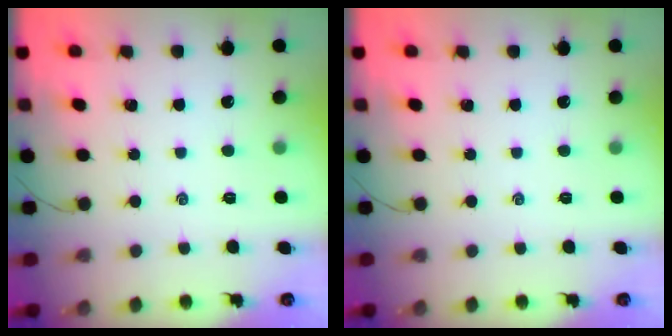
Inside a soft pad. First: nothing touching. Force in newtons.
{"total": 0.0}